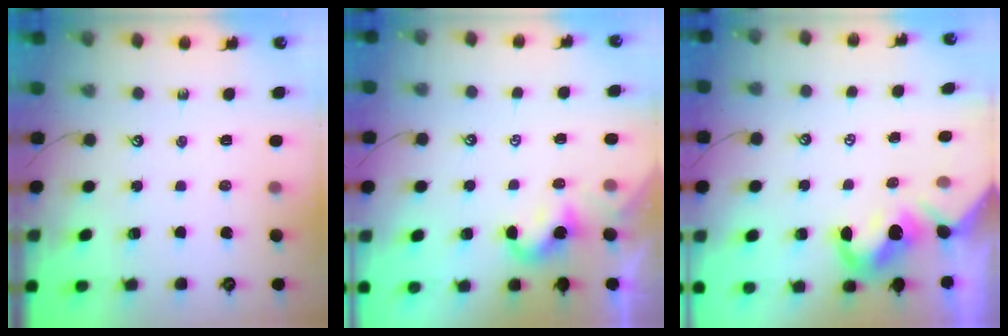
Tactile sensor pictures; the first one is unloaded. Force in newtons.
{"total": 1.2, "press": 1.2, "slide": 0.2}
{"total": 2.4, "press": 2.3, "slide": 0.7}